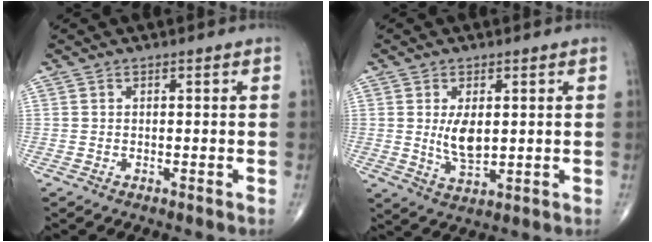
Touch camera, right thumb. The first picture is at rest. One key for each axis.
{"total": 6.1, "fx": 0.8, "fy": 3.1, "fz": 5.2, "tx": -0.086, "ty": -0.015, "tz": 0.021}